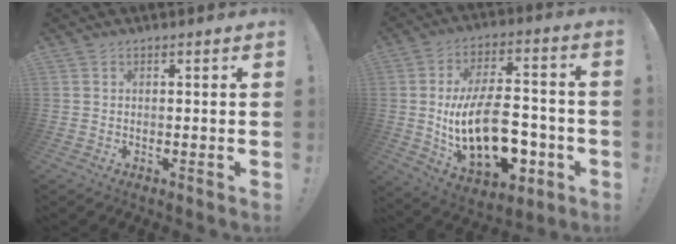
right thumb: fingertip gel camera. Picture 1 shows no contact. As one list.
[{"total": 22.8, "force": [-4.8, 12.4, 18.5], "torque": [-0.324, 0.025, -0.075]}]